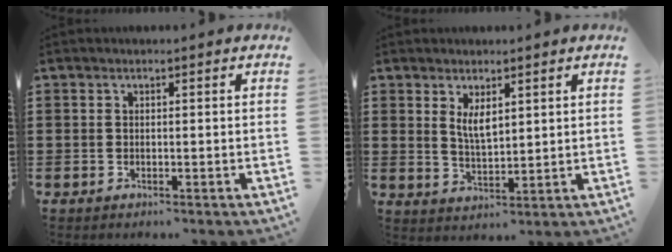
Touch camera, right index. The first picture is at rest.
{"total": 3.5, "force": [1.8, 1.4, 2.7], "torque": [-0.056, 0.002, 0.032]}